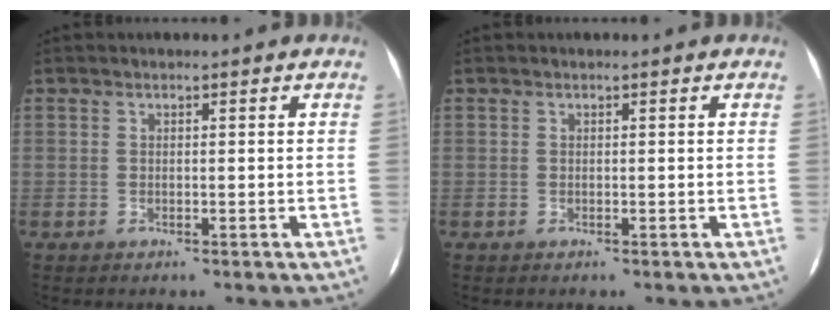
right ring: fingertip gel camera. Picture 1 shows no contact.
{"total": 0.0}